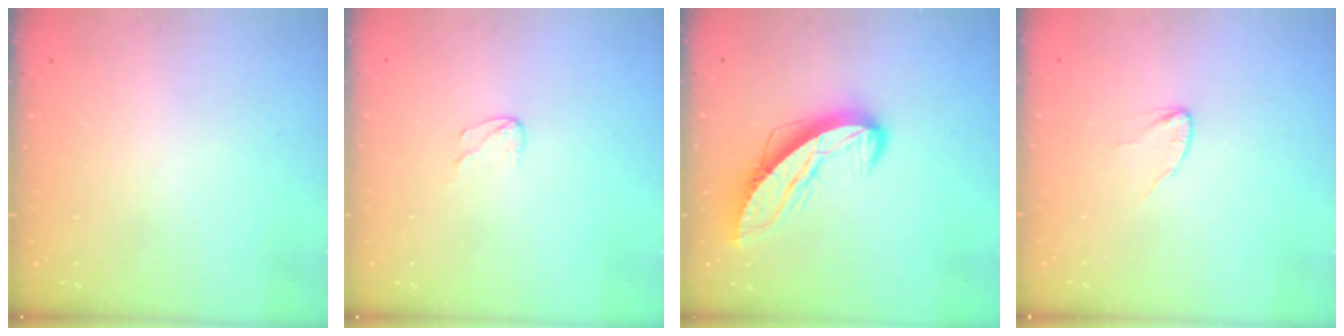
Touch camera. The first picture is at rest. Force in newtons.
{"total": 3.2, "press": 3.2, "slide": 0.3}
{"total": 11.0, "press": 11.0, "slide": 1.0}
{"total": 2.3, "press": 2.3, "slide": 0.2}